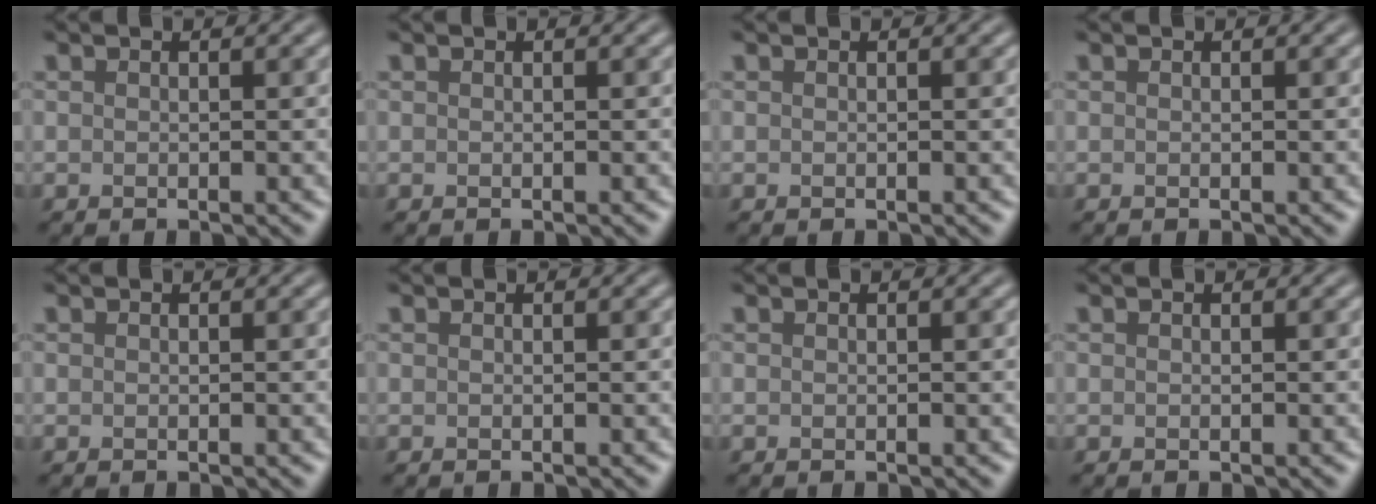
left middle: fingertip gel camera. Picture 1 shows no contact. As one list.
[{"total": 0.0}, {"total": 0.0}, {"total": 0.0}, {"total": 0.0}, {"total": 0.0}, {"total": 0.0}, {"total": 0.0}]